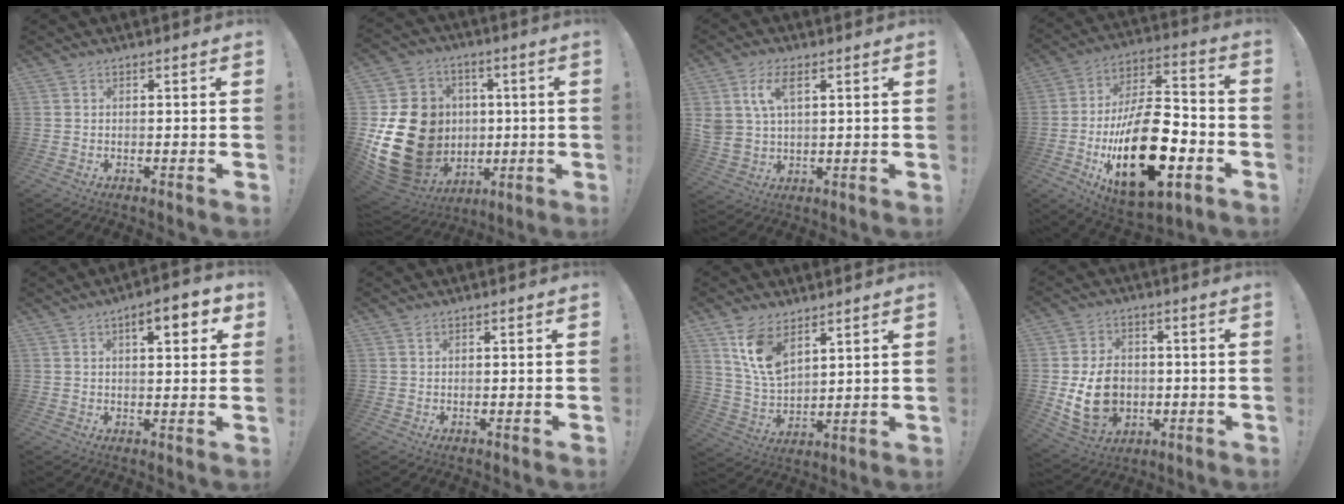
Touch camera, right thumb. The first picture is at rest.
{"total": 25.7, "force": [-1.5, 21.3, 14.2], "torque": [-0.267, 0.005, 0.037]}
{"total": 8.4, "force": [3.7, 5.1, 5.6], "torque": [-0.112, 0.001, 0.071]}
{"total": 27.9, "force": [-8.2, 14.2, 22.6], "torque": [-0.395, 0.048, -0.120]}
{"total": 7.6, "force": [3.2, 2.5, 6.4], "torque": [-0.085, -0.007, 0.047]}
{"total": 0.7, "force": [0.5, 0.3, 0.4], "torque": [-0.001, -0.003, 0.009]}
{"total": 11.5, "force": [7.2, 6.0, 6.7], "torque": [-0.132, -0.034, 0.140]}
{"total": 13.0, "force": [-1.6, 10.2, 7.9], "torque": [-0.151, 0.002, -0.024]}